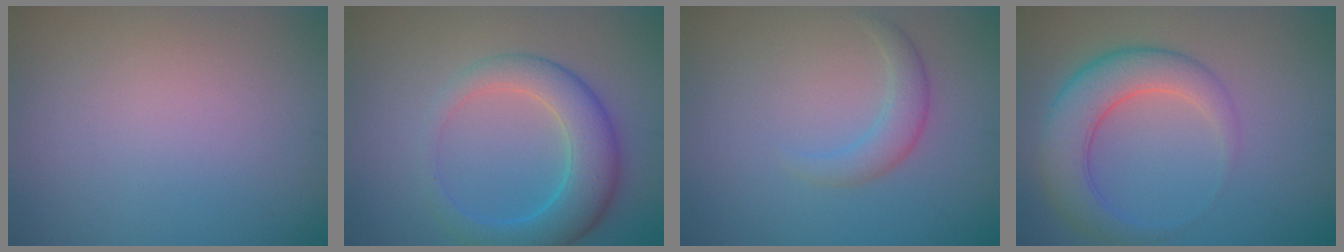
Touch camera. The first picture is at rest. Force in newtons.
{"total": 5.6, "press": 5.6, "slide": 0.2}
{"total": 2.2, "press": 2.2, "slide": 0.2}
{"total": 5.7, "press": 5.7, "slide": 0.2}